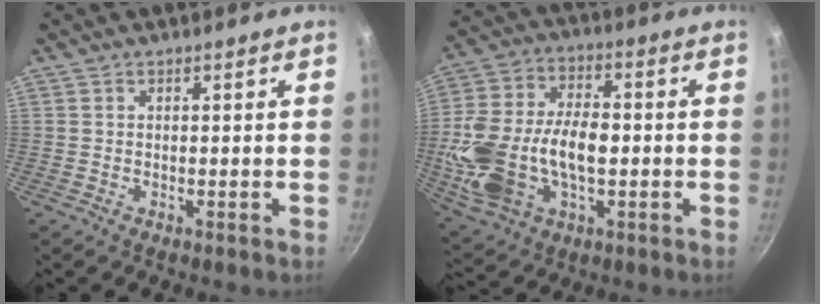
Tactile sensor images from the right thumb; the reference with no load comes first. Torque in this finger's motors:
{"motor_torque": [2.64, 2.37, 1.63, -1.03, 0.67]}